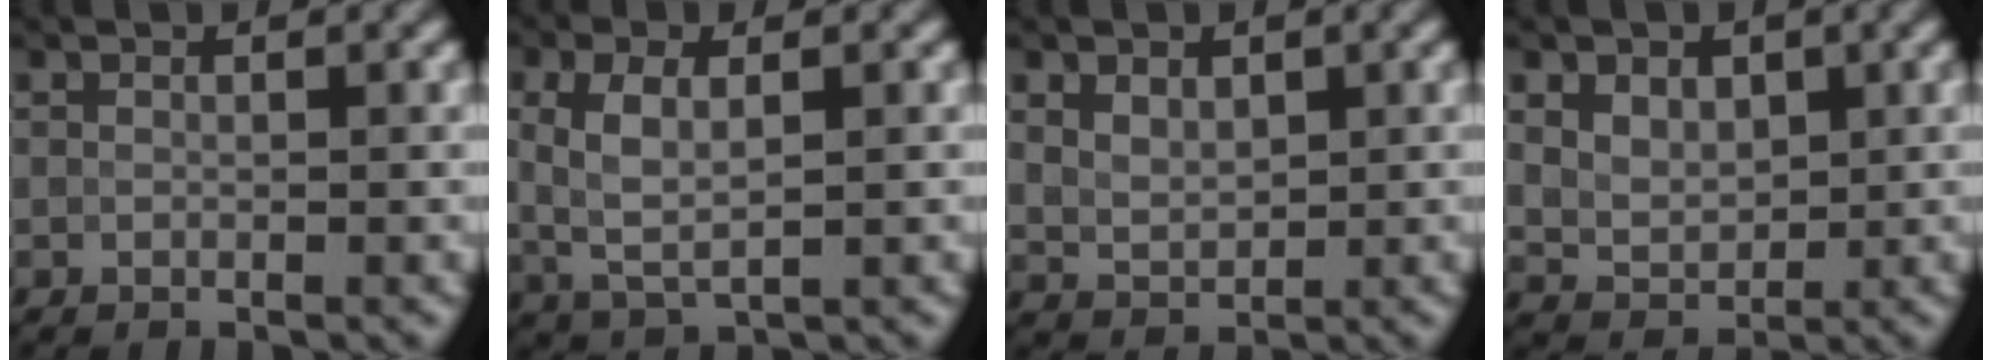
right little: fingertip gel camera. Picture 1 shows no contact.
{"total": 4.4, "force": [0.9, 2.0, 3.9], "torque": [-0.075, 0.002, 0.018]}
{"total": 2.8, "force": [1.3, 1.8, 1.6], "torque": [-0.025, -0.003, 0.027]}
{"total": 4.4, "force": [1.8, 3.1, 2.5], "torque": [-0.042, 0.010, 0.028]}